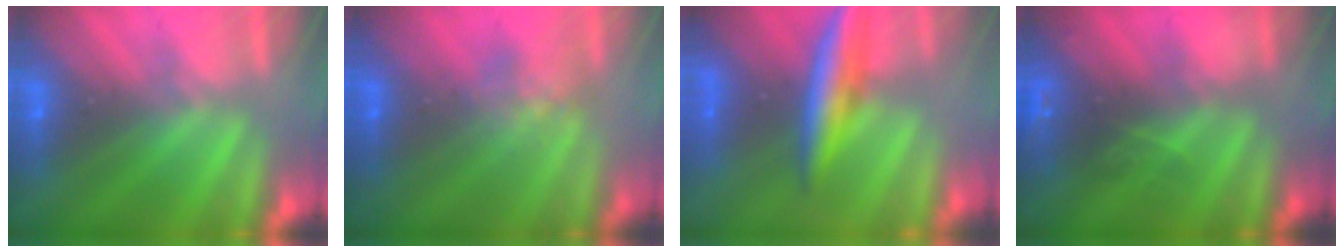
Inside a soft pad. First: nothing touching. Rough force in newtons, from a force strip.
{"total": 4.4}
{"total": 8.1}
{"total": 2.9}